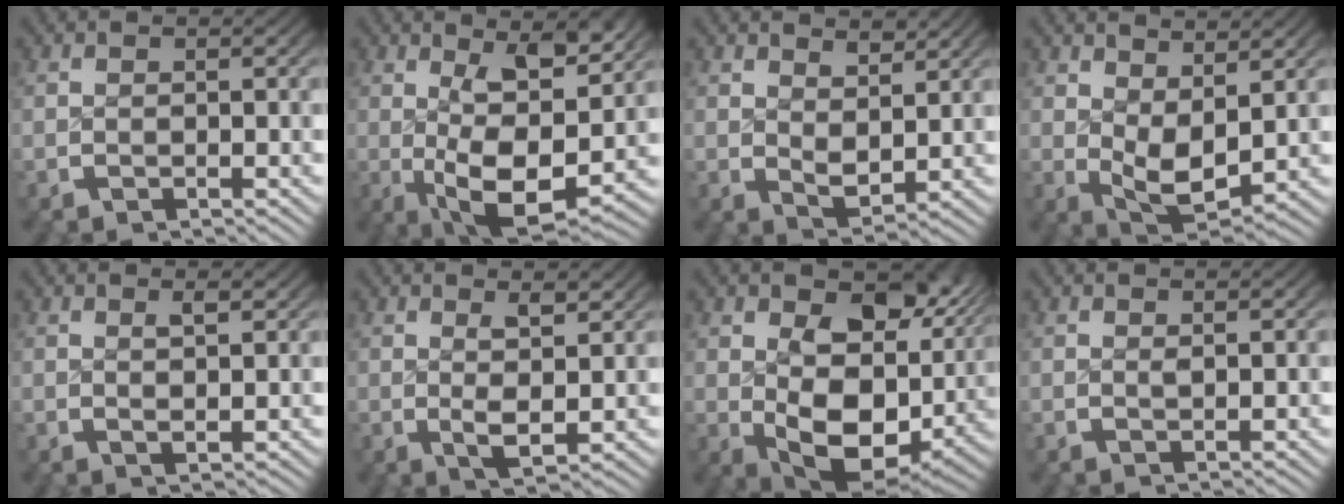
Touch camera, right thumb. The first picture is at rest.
{"total": 10.2, "force": [-0.6, 5.1, 8.8], "torque": [-0.160, -0.043, 0.017]}
{"total": 3.2, "force": [1.7, 1.8, 2.0], "torque": [-0.030, -0.017, 0.037]}
{"total": 5.9, "force": [0.7, 3.7, 4.5], "torque": [-0.094, -0.037, 0.029]}
{"total": 1.2, "force": [0.7, 0.3, 1.0], "torque": [-0.016, -0.004, 0.018]}
{"total": 3.2, "force": [0.6, 1.4, 2.8], "torque": [-0.048, -0.011, 0.016]}
{"total": 12.3, "force": [-0.2, 7.9, 9.4], "torque": [-0.166, -0.058, 0.024]}
{"total": 0.5, "force": [0.4, 0.1, 0.3], "torque": [-0.005, -0.001, 0.009]}